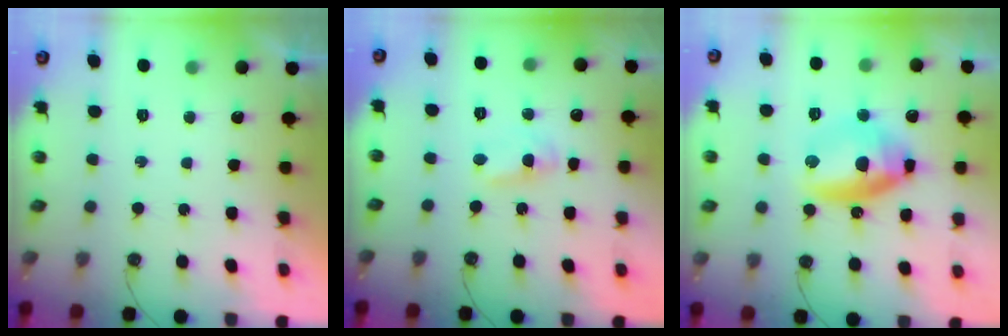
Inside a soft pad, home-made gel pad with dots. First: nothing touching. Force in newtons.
{"total": 2.8, "press": 2.8, "slide": 0.3}
{"total": 12.2, "press": 12.1, "slide": 1.5}